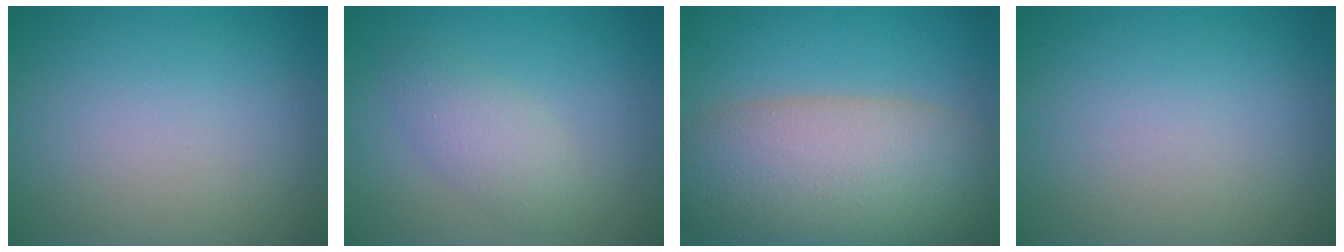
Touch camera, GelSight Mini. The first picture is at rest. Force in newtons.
{"total": 2.7, "press": 2.7, "slide": 0.0}
{"total": 10.2, "press": 10.1, "slide": 0.9}
{"total": 0.0}